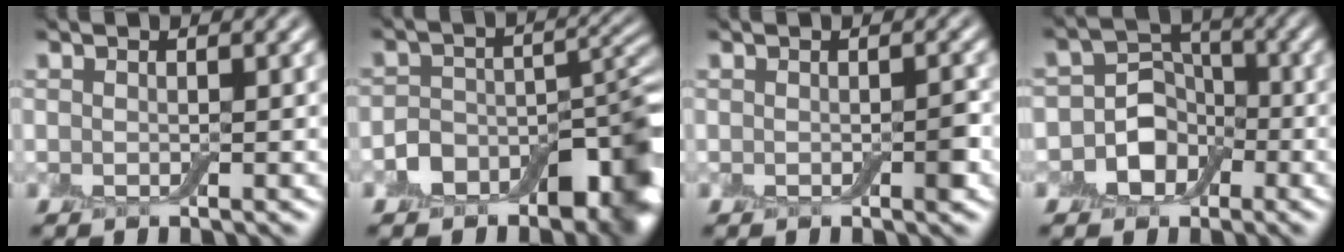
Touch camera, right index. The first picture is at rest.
{"total": 8.3, "force": [-5.1, 4.9, 4.4], "torque": [-0.051, -0.007, -0.088]}
{"total": 0.9, "force": [-0.4, 0.4, 0.7], "torque": [-0.010, 0.000, -0.005]}
{"total": 6.1, "force": [-1.9, 5.1, 2.6], "torque": [-0.016, 0.012, -0.059]}